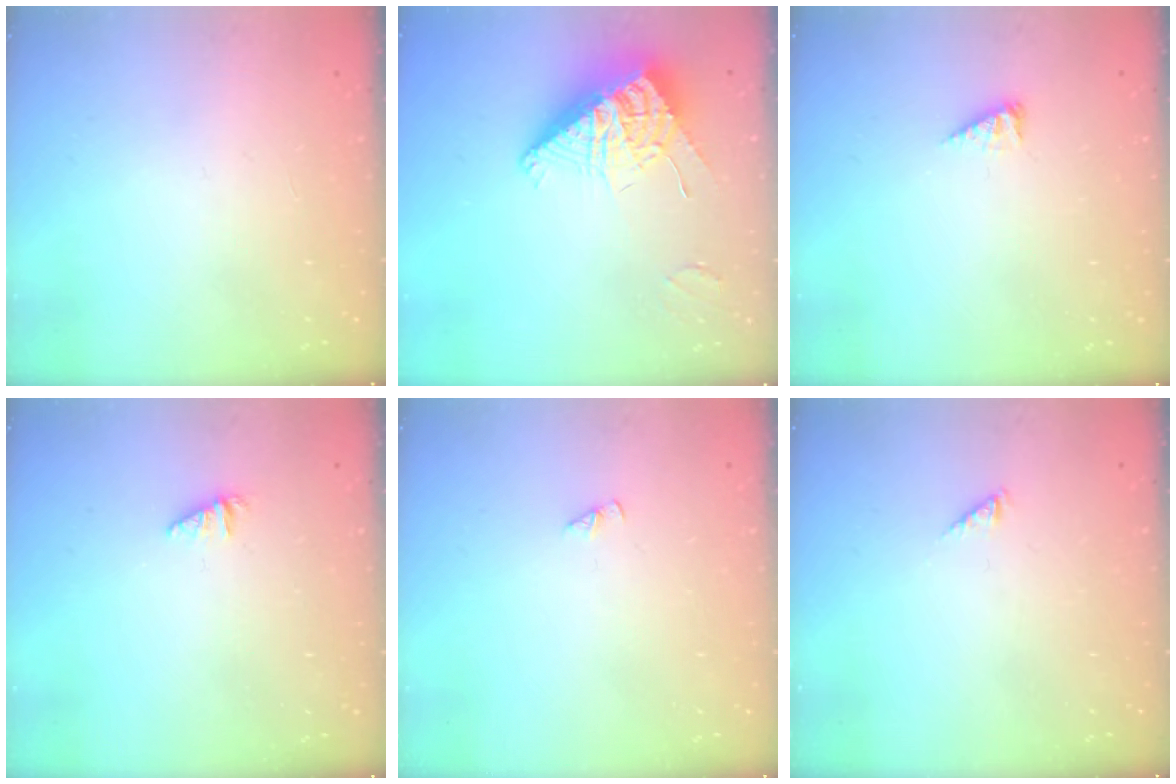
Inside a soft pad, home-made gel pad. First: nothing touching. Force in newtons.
{"total": 11.6, "press": 11.5, "slide": 1.5}
{"total": 2.8, "press": 2.8, "slide": 0.4}
{"total": 1.2, "press": 1.2, "slide": 0.2}
{"total": 0.8, "press": 0.8, "slide": 0.1}
{"total": 0.0}